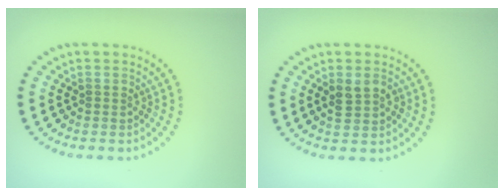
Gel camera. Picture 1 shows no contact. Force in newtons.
{"total": 2.2, "press": 2.2, "slide": 0.2}